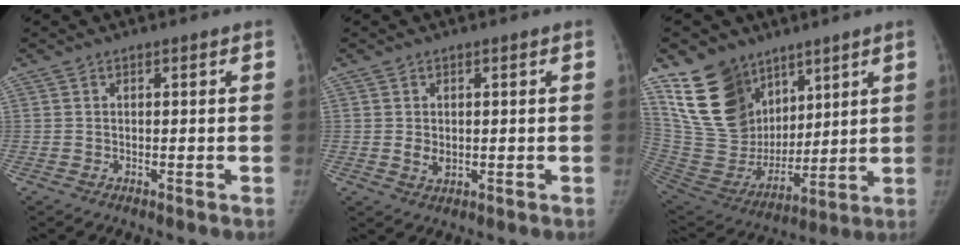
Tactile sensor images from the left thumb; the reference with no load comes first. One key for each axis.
{"total": 1.9, "fx": 0.1, "fy": 1.5, "fz": 1.3, "tx": -0.018, "ty": -0.013, "tz": 0.007}
{"total": 20.0, "fx": 11.6, "fy": 13.3, "fz": 9.5, "tx": -0.140, "ty": -0.054, "tz": 0.235}